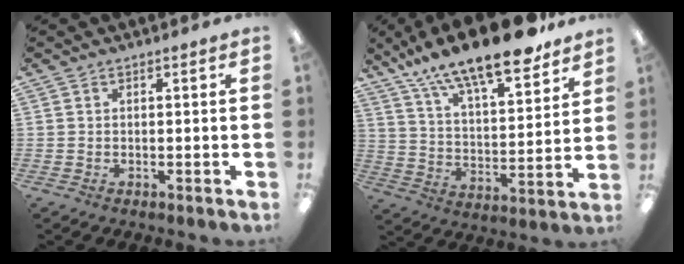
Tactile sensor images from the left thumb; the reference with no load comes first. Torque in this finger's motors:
{"motor_torque": [0.41, 0.50, 1.45, -1.32, 0.20]}